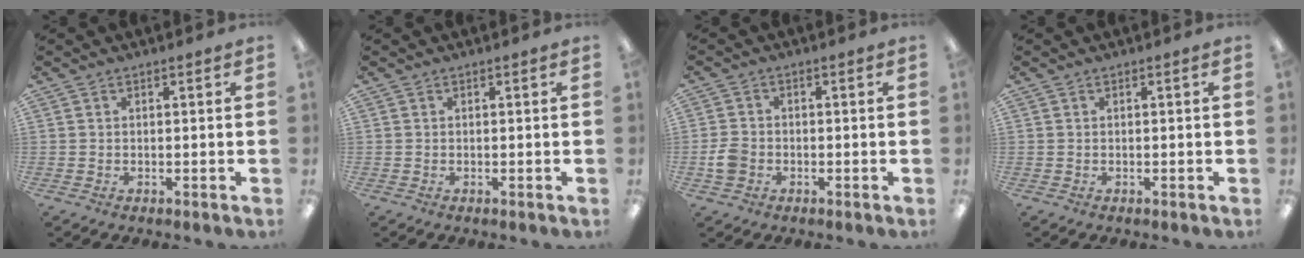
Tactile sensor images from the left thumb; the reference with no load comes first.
{"total": 0.0}
{"total": 4.1, "force": [-1.3, 3.4, 2.0], "torque": [-0.039, 0.006, -0.023]}
{"total": 0.0}